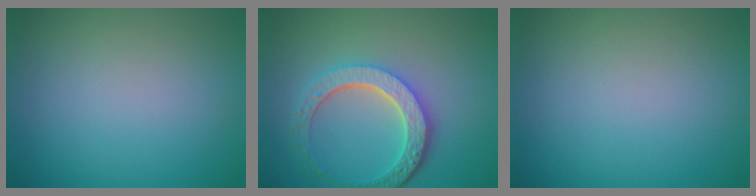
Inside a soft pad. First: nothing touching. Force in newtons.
{"total": 5.7, "press": 4.2, "slide": 3.8}
{"total": 0.0}